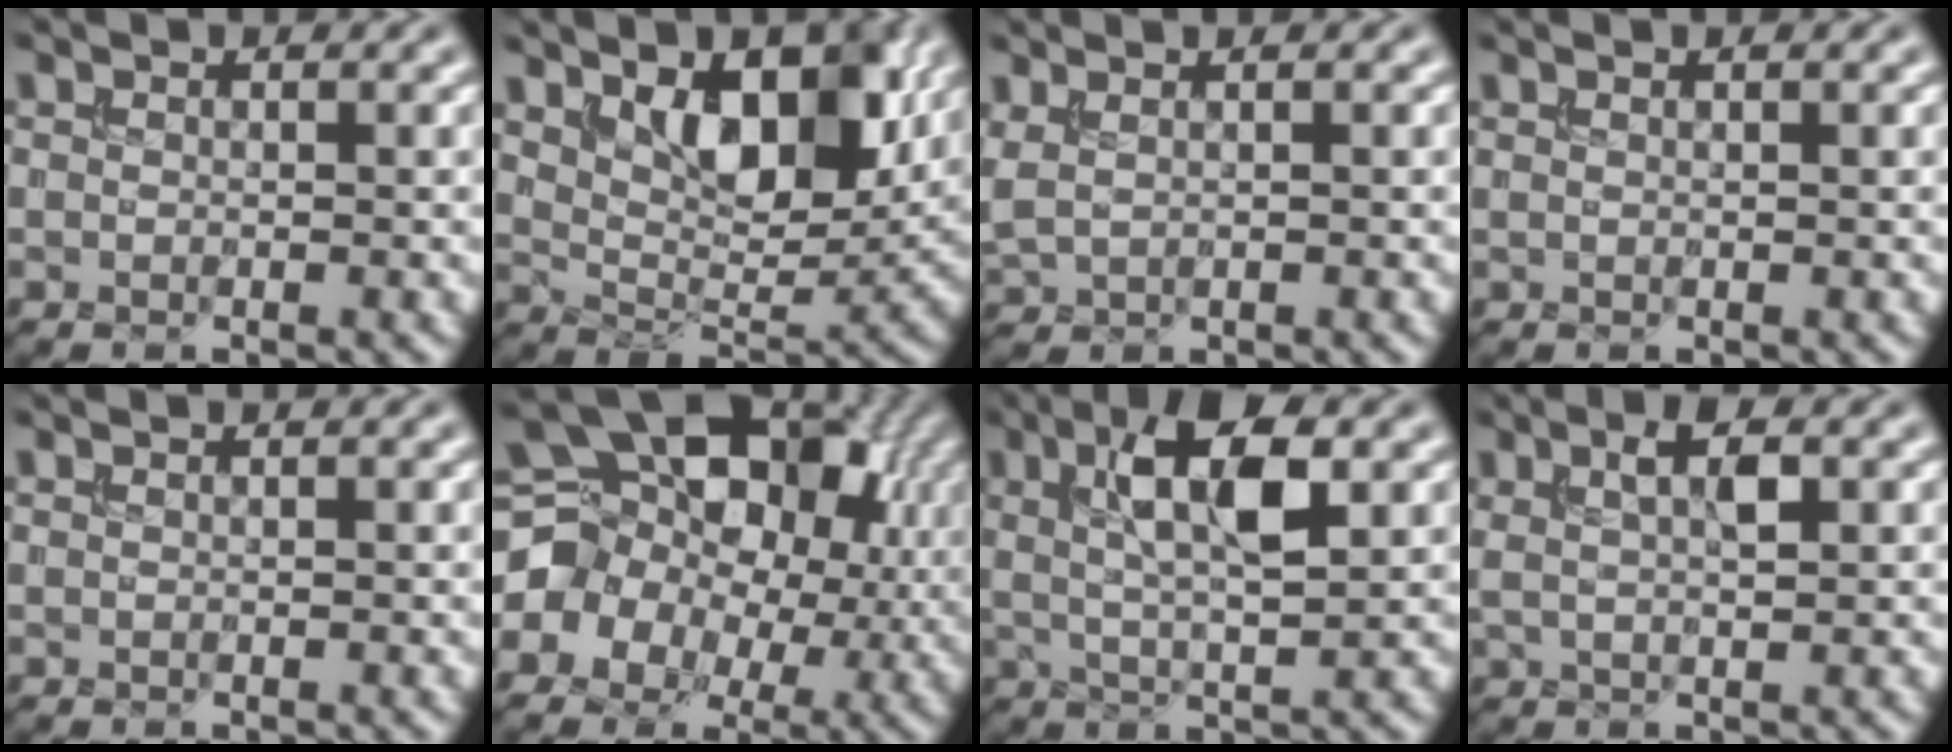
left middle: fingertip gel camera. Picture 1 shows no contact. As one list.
[{"total": 8.0, "force": [3.6, 4.0, 5.9], "torque": [-0.097, -0.010, 0.057]}, {"total": 1.8, "force": [1.0, 0.9, 1.3], "torque": [-0.032, 0.009, 0.025]}, {"total": 0.7, "force": [0.5, 0.1, 0.4], "torque": [-0.006, 0.000, 0.004]}, {"total": 0.0}, {"total": 14.1, "force": [1.5, 11.5, 8.0], "torque": [-0.133, 0.020, 0.016]}, {"total": 6.8, "force": [1.8, 2.1, 6.2], "torque": [-0.108, 0.006, 0.032]}, {"total": 2.9, "force": [0.9, 0.8, 2.6], "torque": [-0.045, 0.006, 0.018]}]